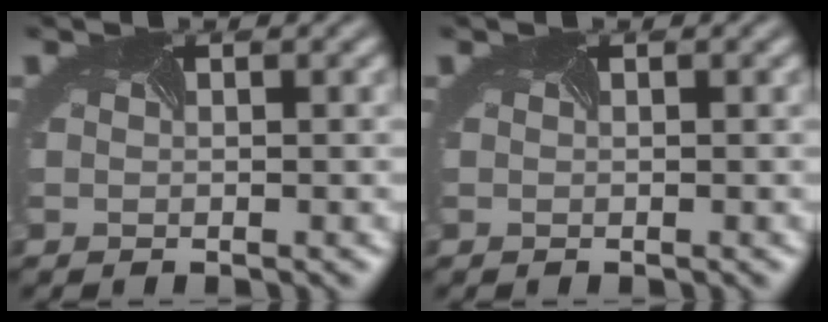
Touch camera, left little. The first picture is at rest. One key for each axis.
{"total": 0.0}